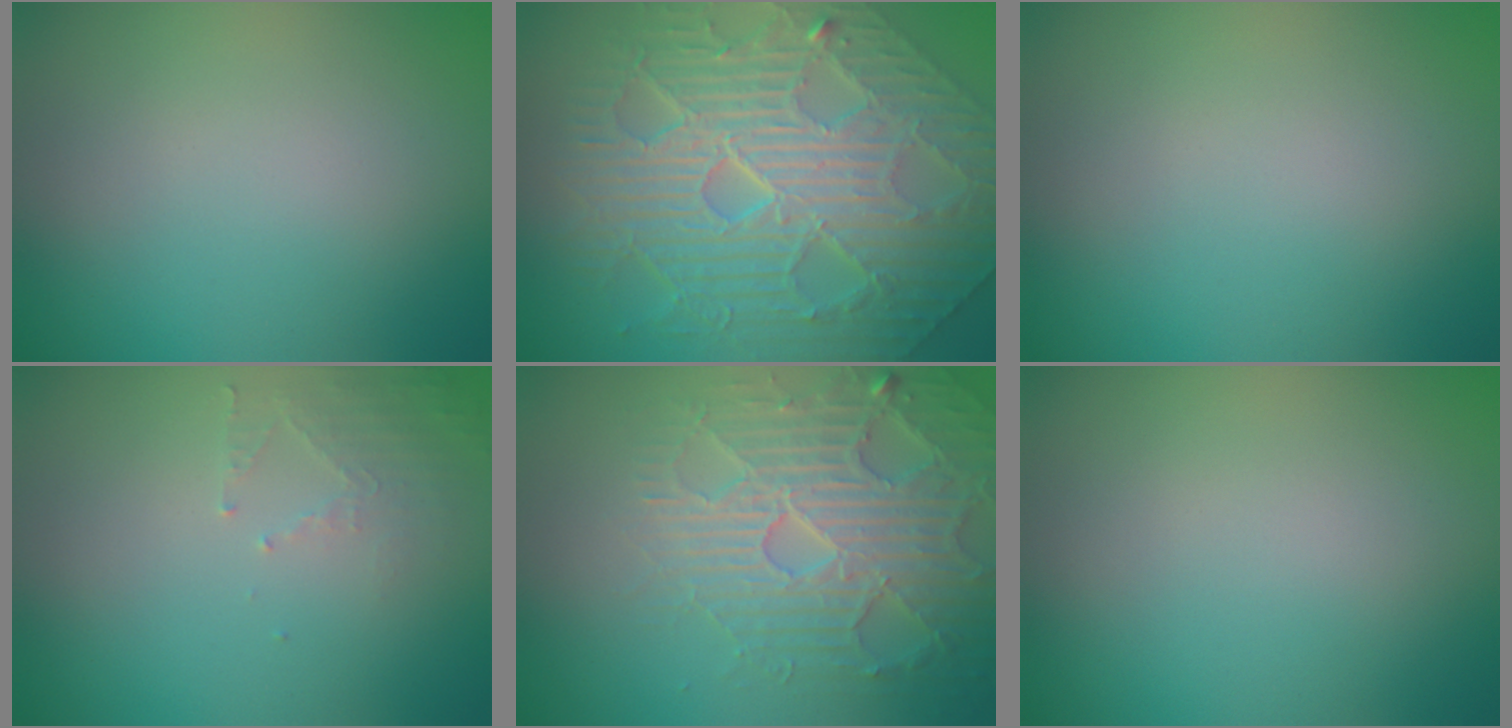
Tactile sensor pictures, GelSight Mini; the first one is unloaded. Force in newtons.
{"total": 11.0, "press": 7.5, "slide": 8.1}
{"total": 0.0}
{"total": 1.7, "press": 1.7, "slide": 0.3}
{"total": 4.9, "press": 4.8, "slide": 1.0}
{"total": 0.0}